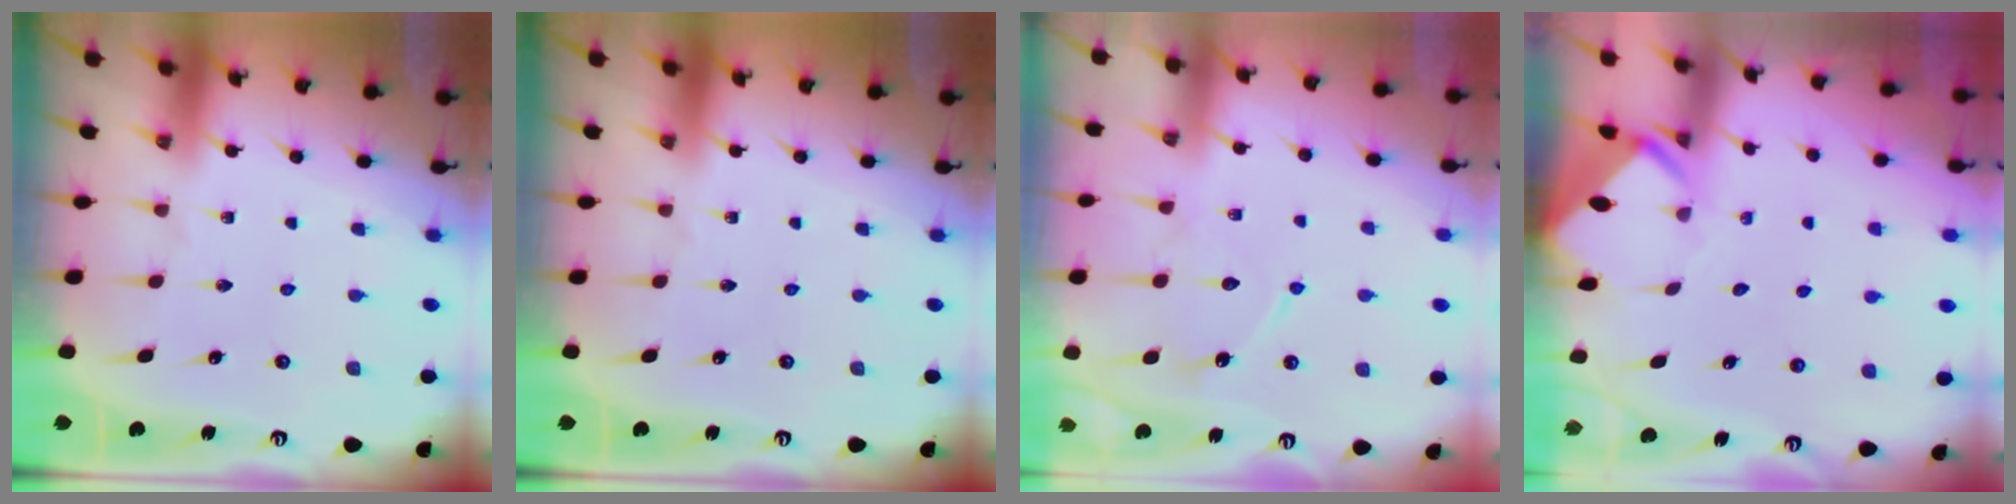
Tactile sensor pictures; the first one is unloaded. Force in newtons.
{"total": 0.0}
{"total": 9.9, "press": 9.9, "slide": 0.7}
{"total": 3.3, "press": 3.3, "slide": 0.2}